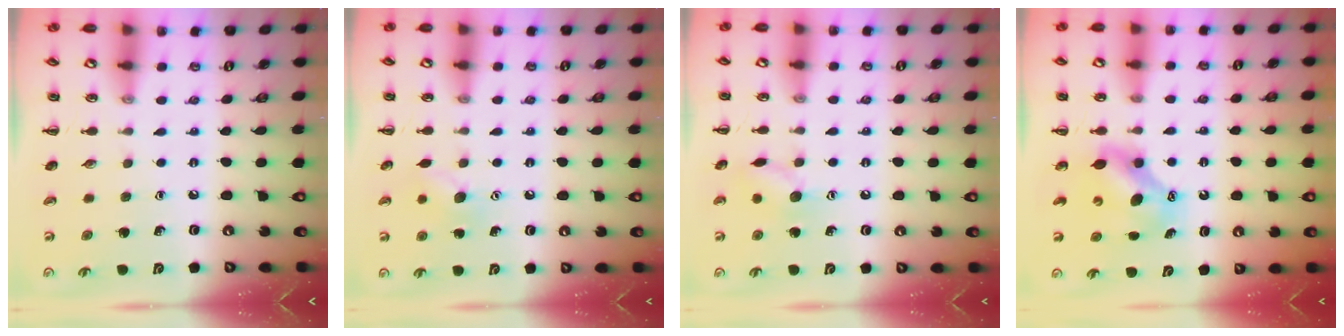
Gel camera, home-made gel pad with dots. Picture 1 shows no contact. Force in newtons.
{"total": 7.0, "press": 6.8, "slide": 1.7}
{"total": 7.9, "press": 7.9, "slide": 1.0}
{"total": 7.1, "press": 7.0, "slide": 1.1}